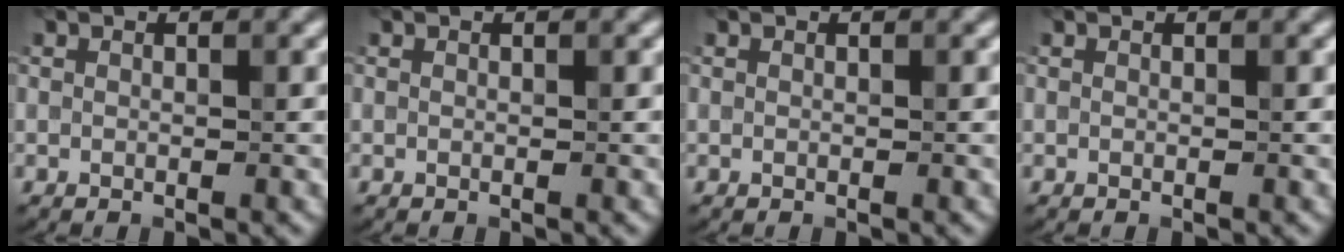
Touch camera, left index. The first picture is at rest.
{"total": 0.0}
{"total": 0.0}
{"total": 0.0}